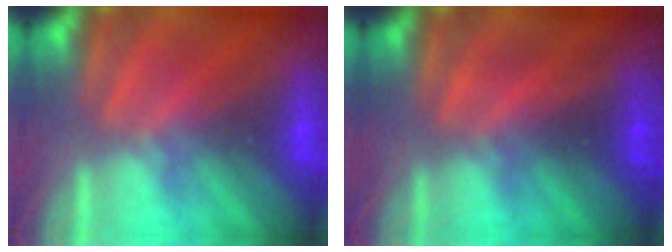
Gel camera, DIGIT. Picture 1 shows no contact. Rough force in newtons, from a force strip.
{"total": 1.7}